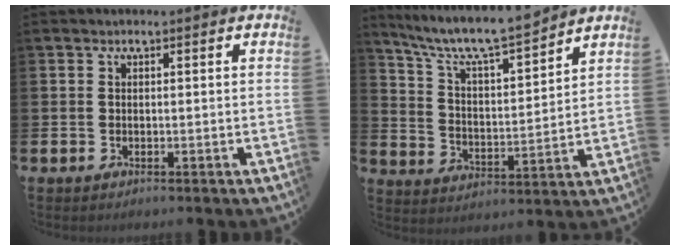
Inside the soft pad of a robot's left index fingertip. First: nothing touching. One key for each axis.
{"total": 8.5, "fx": 7.9, "fy": 0.8, "fz": 3.1, "tx": -0.101, "ty": -0.056, "tz": 0.135}